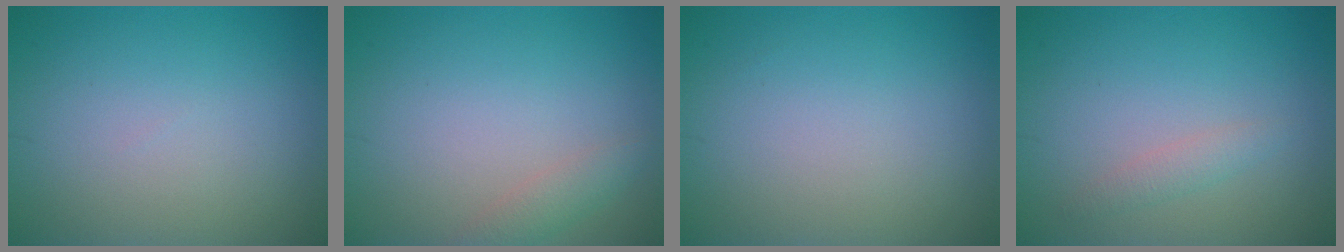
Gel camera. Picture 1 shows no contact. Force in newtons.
{"total": 1.6, "press": 1.6, "slide": 0.2}
{"total": 0.0}
{"total": 1.2, "press": 1.2, "slide": 0.0}